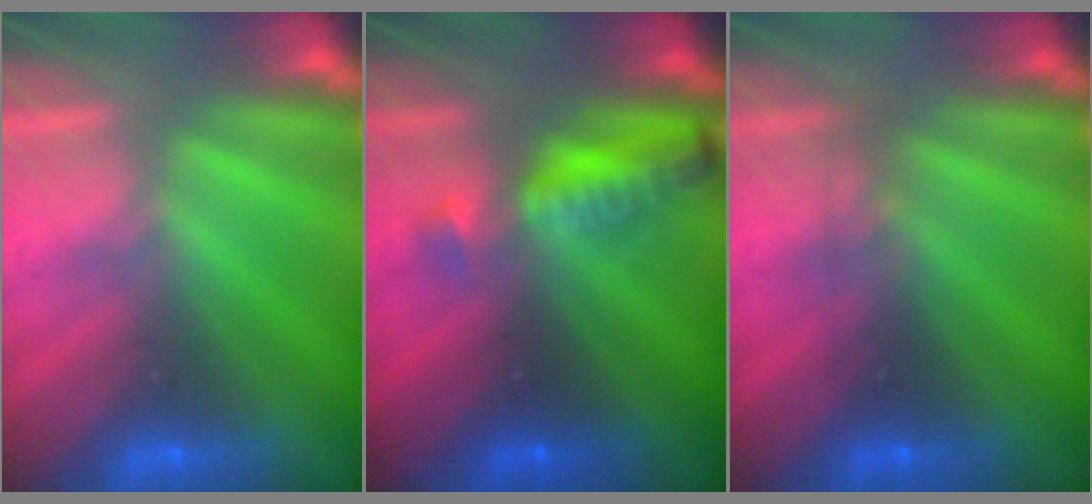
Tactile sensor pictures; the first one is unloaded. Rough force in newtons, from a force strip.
{"total": 9.1}
{"total": 2.3}